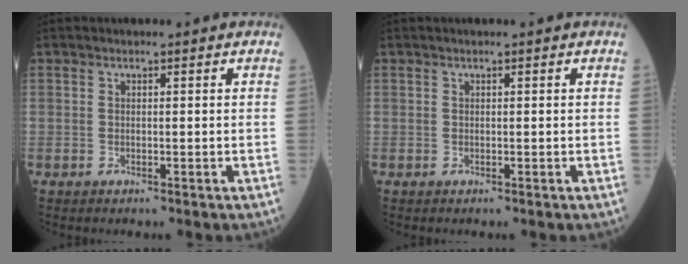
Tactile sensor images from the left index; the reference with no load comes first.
{"total": 0.0}